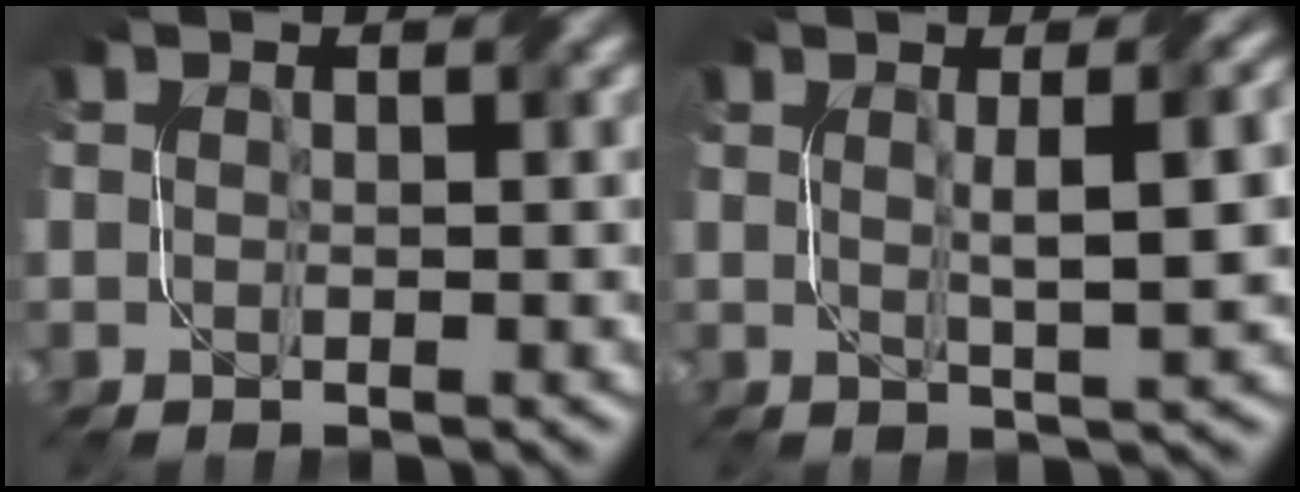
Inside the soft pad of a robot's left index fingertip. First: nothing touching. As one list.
[{"total": 5.5, "force": [0.9, 1.3, 5.2], "torque": [-0.057, 0.013, 0.011]}]